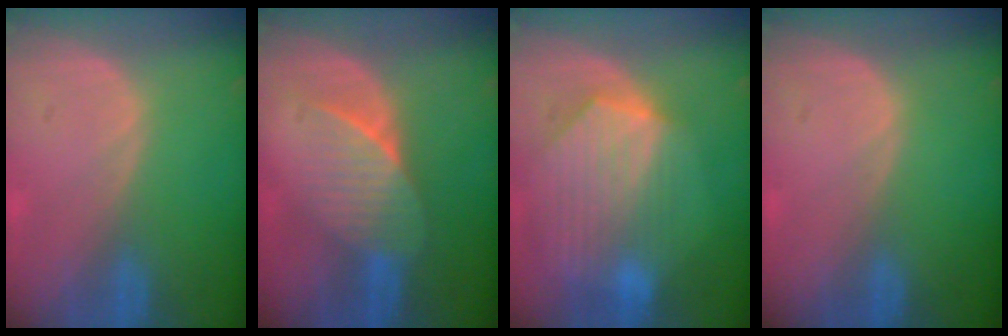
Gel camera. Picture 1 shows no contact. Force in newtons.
{"total": 6.6, "press": 6.1, "slide": 2.5}
{"total": 9.8, "press": 8.6, "slide": 4.7}
{"total": 0.0}